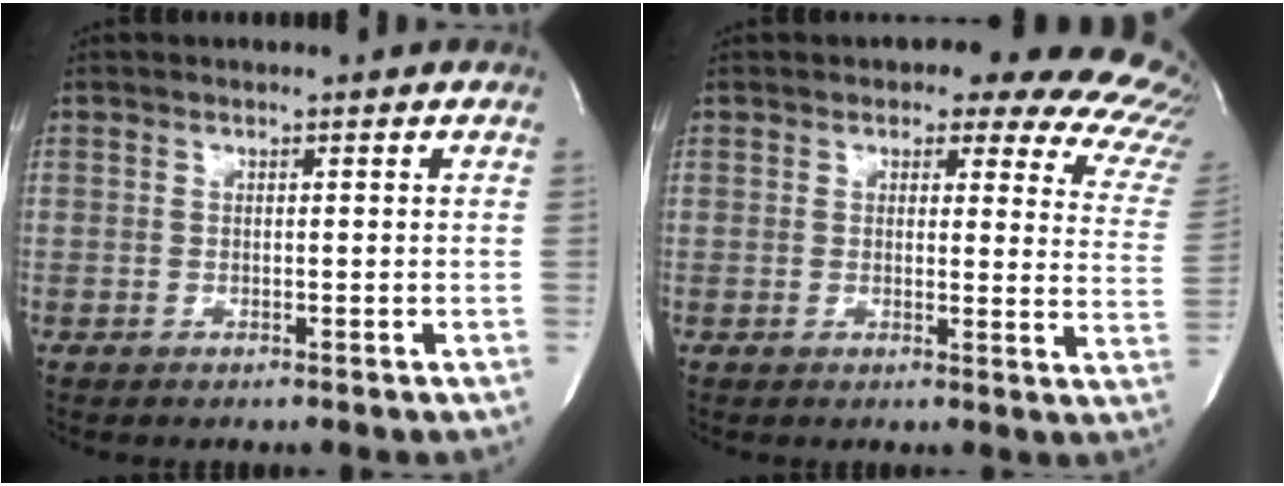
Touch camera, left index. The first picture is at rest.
{"total": 16.0, "force": [13.8, 4.7, 6.5], "torque": [-0.044, -0.061, 0.120]}